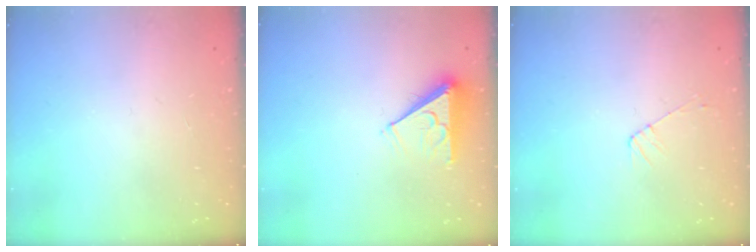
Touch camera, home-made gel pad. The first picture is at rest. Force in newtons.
{"total": 6.0, "press": 6.0, "slide": 0.9}
{"total": 3.8, "press": 3.8, "slide": 0.5}